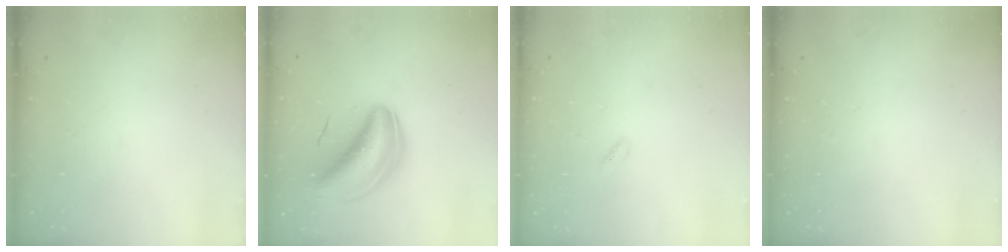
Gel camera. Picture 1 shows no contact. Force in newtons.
{"total": 9.9, "press": 9.5, "slide": 2.8}
{"total": 0.9, "press": 0.8, "slide": 0.5}
{"total": 0.0}